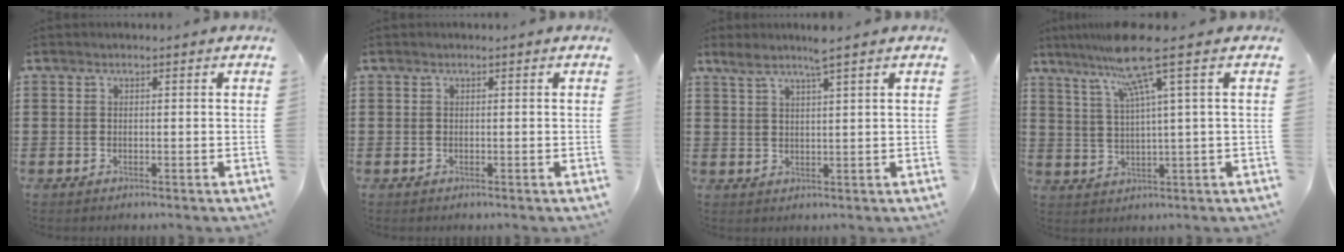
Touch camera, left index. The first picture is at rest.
{"total": 0.0}
{"total": 3.8, "force": [2.8, -0.2, 2.5], "torque": [-0.057, -0.002, 0.048]}
{"total": 10.3, "force": [5.3, -0.5, 8.8], "torque": [-0.196, -0.011, 0.083]}